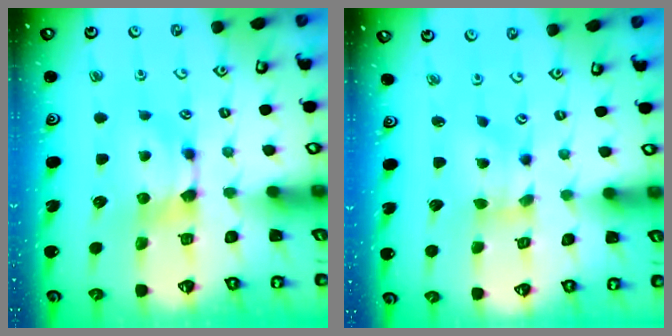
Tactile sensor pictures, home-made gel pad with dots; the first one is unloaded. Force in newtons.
{"total": 1.5, "press": 0.6, "slide": 1.4}